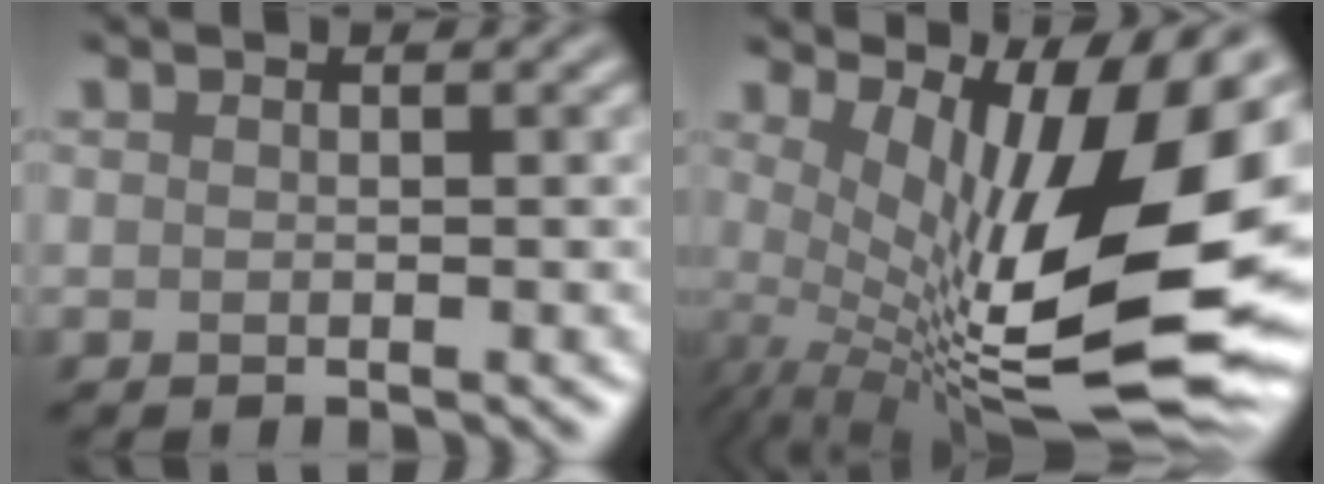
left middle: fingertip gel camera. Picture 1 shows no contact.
{"total": 16.0, "force": [1.9, 4.9, 15.1], "torque": [-0.213, -0.005, 0.045]}